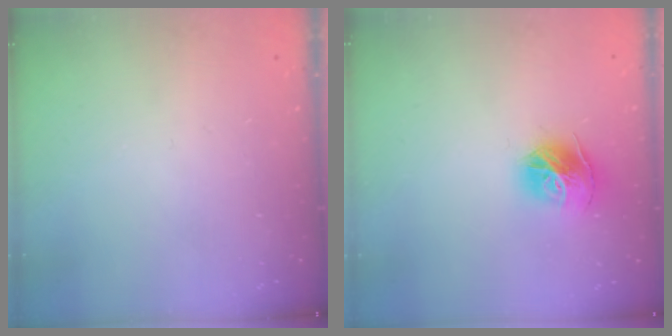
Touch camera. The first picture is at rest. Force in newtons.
{"total": 12.5, "press": 12.4, "slide": 1.3}